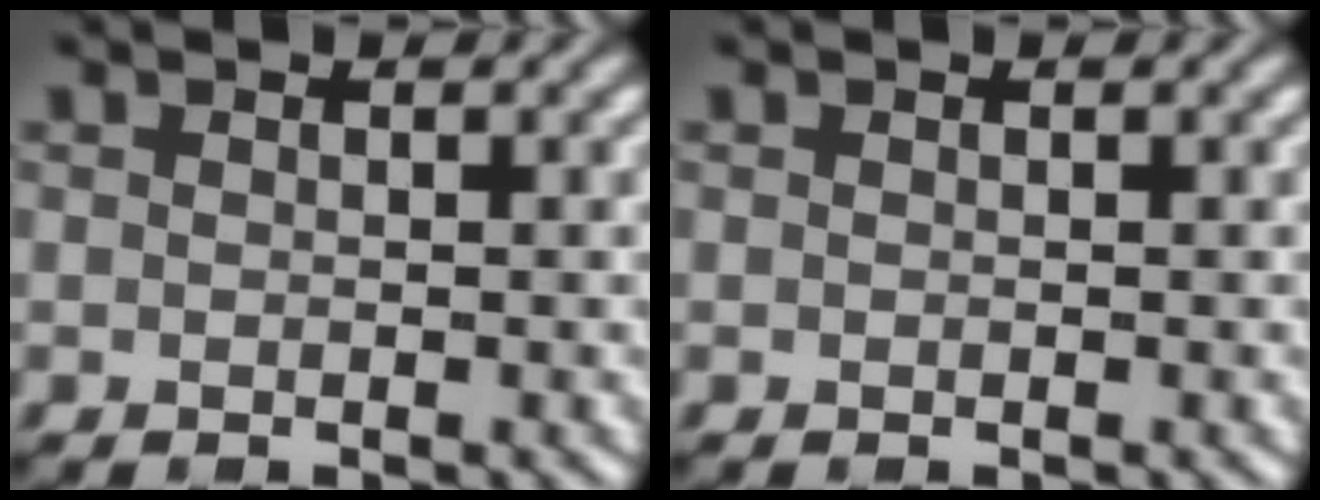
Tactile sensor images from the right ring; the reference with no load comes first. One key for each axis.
{"total": 0.0}